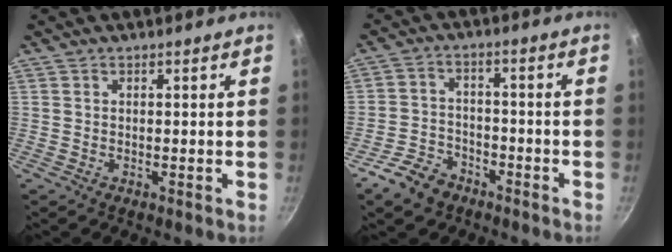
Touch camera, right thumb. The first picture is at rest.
{"total": 8.2, "force": [-5.7, 5.0, 3.1], "torque": [-0.042, 0.053, -0.102]}